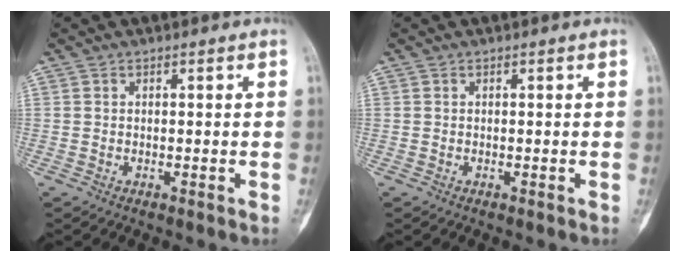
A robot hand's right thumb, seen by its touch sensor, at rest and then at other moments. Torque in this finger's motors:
{"motor_torque": [0.00, 0.00, 0.01, 0.00, 0.00]}